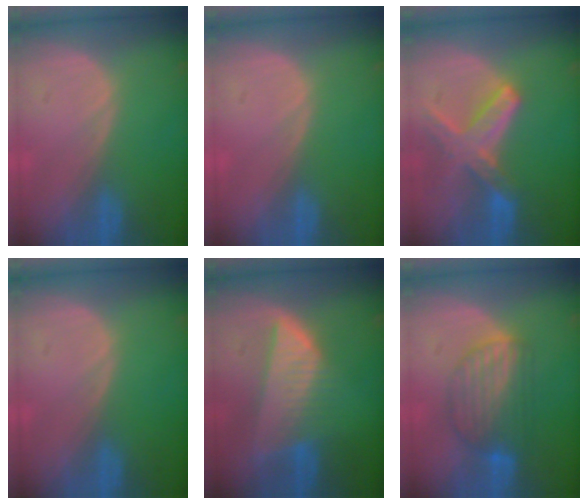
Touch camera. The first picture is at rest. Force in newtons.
{"total": 0.6, "press": 0.2, "slide": 0.5}
{"total": 8.2, "press": 7.2, "slide": 3.9}
{"total": 0.0}
{"total": 8.3, "press": 7.3, "slide": 3.9}
{"total": 7.1, "press": 7.0, "slide": 1.3}